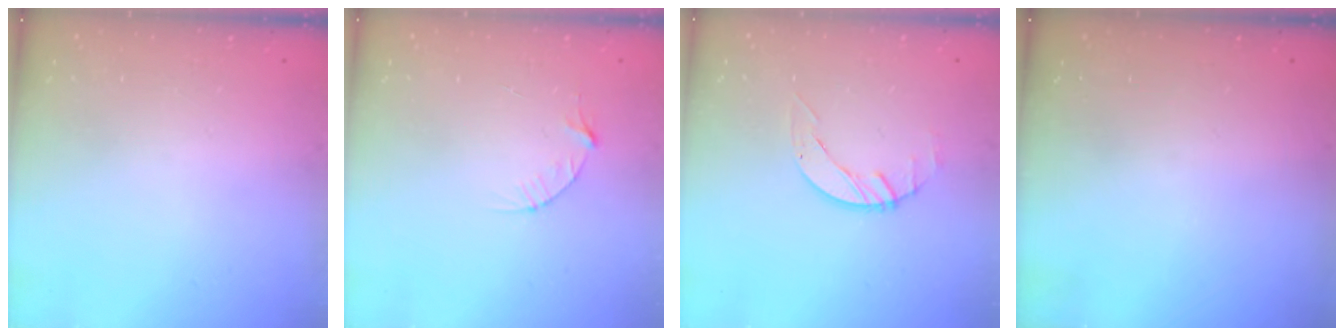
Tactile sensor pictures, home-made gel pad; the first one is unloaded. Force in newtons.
{"total": 4.1, "press": 4.1, "slide": 0.4}
{"total": 2.6, "press": 2.6, "slide": 0.3}
{"total": 0.0}